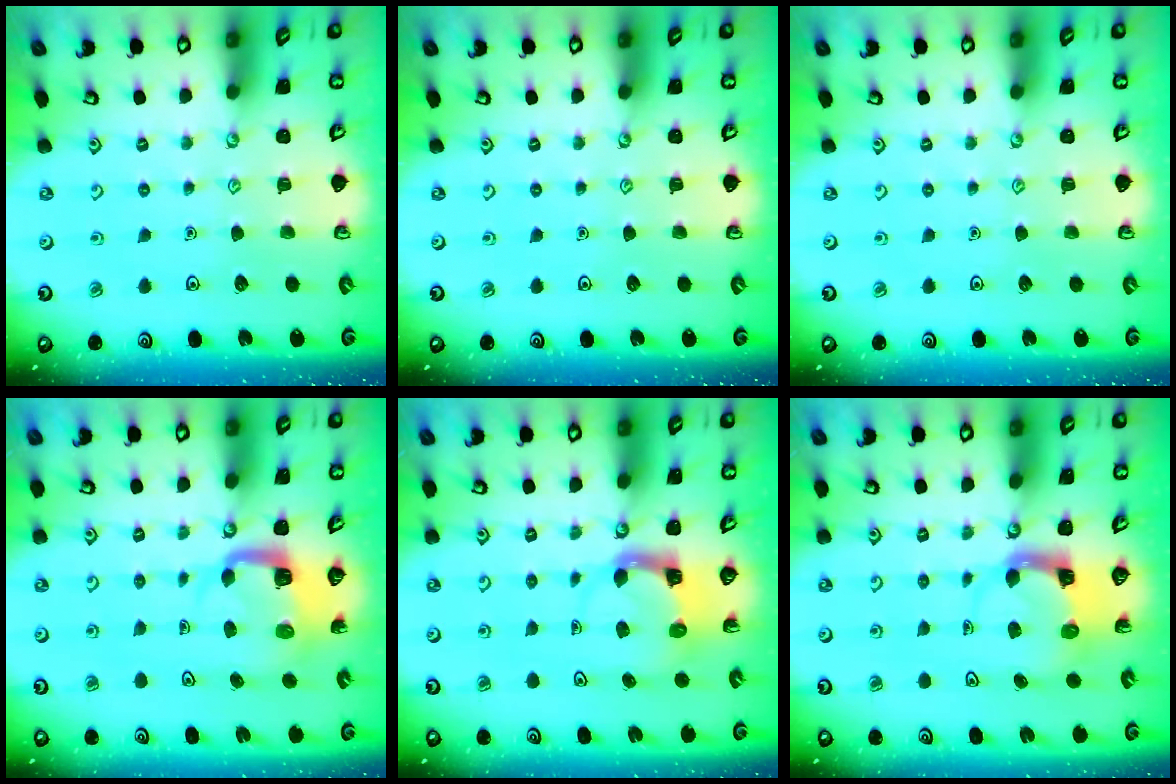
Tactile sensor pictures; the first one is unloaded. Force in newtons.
{"total": 0.0}
{"total": 0.0}
{"total": 4.9, "press": 4.9, "slide": 0.4}
{"total": 4.0, "press": 4.0, "slide": 0.4}
{"total": 3.6, "press": 3.6, "slide": 0.4}